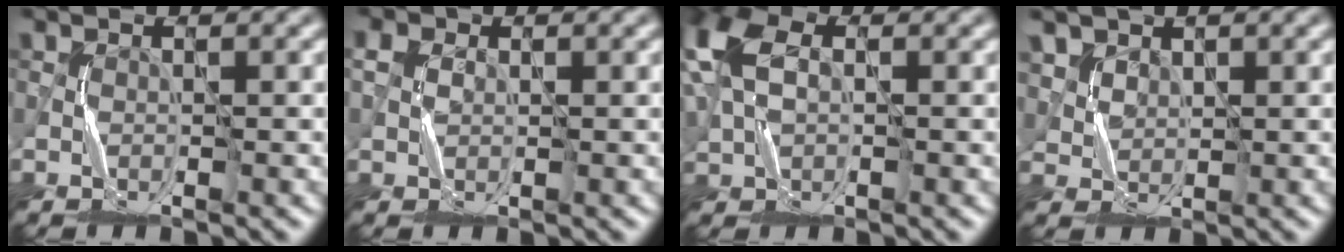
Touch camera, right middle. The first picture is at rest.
{"total": 1.6, "force": [0.6, 1.3, 0.6], "torque": [-0.011, 0.007, 0.011]}
{"total": 7.1, "force": [2.2, 4.7, 4.9], "torque": [-0.132, 0.013, 0.038]}
{"total": 2.0, "force": [1.7, 0.9, -0.6], "torque": [0.012, -0.005, 0.044]}